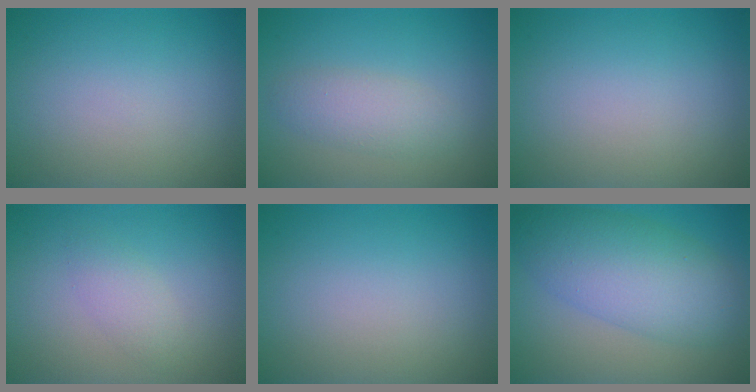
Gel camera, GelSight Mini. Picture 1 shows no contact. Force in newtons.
{"total": 2.6, "press": 2.6, "slide": 0.1}
{"total": 0.0}
{"total": 1.8, "press": 1.8, "slide": 0.0}
{"total": 0.0}
{"total": 7.6, "press": 7.6, "slide": 0.1}